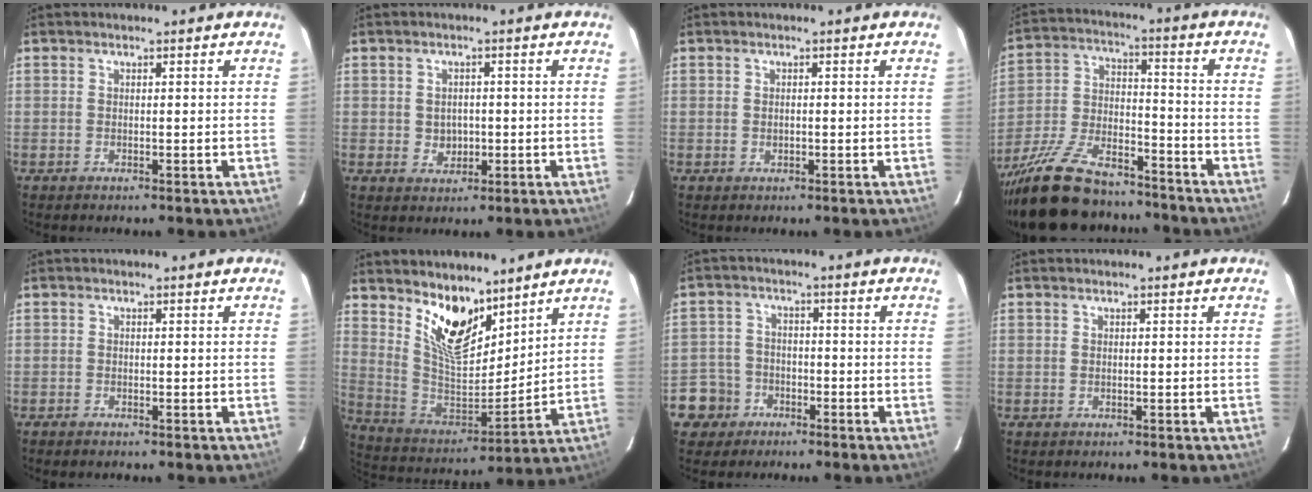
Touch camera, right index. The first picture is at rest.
{"total": 3.4, "force": [-0.4, 2.9, 1.6], "torque": [-0.028, 0.004, -0.001]}
{"total": 0.9, "force": [-0.2, 0.5, 0.6], "torque": [-0.012, 0.001, -0.003]}
{"total": 21.7, "force": [-17.0, 8.3, 10.5], "torque": [-0.216, -0.007, -0.275]}
{"total": 1.1, "force": [-0.9, 0.3, 0.4], "torque": [-0.010, -0.002, -0.020]}
{"total": 13.9, "force": [9.7, 6.1, 7.8], "torque": [-0.150, -0.015, 0.188]}
{"total": 6.2, "force": [-3.2, 5.3, 0.3], "torque": [-0.020, 0.026, -0.061]}
{"total": 0.0}